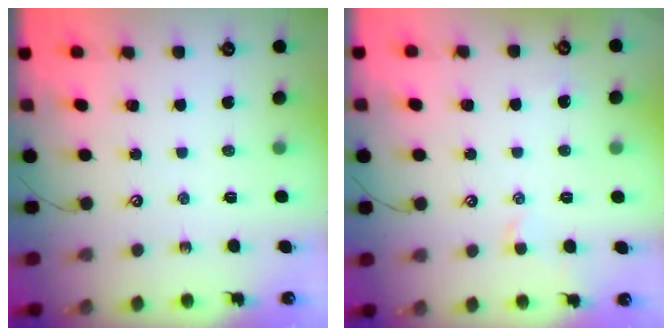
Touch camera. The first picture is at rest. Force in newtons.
{"total": 0.7, "press": 0.4, "slide": 0.5}